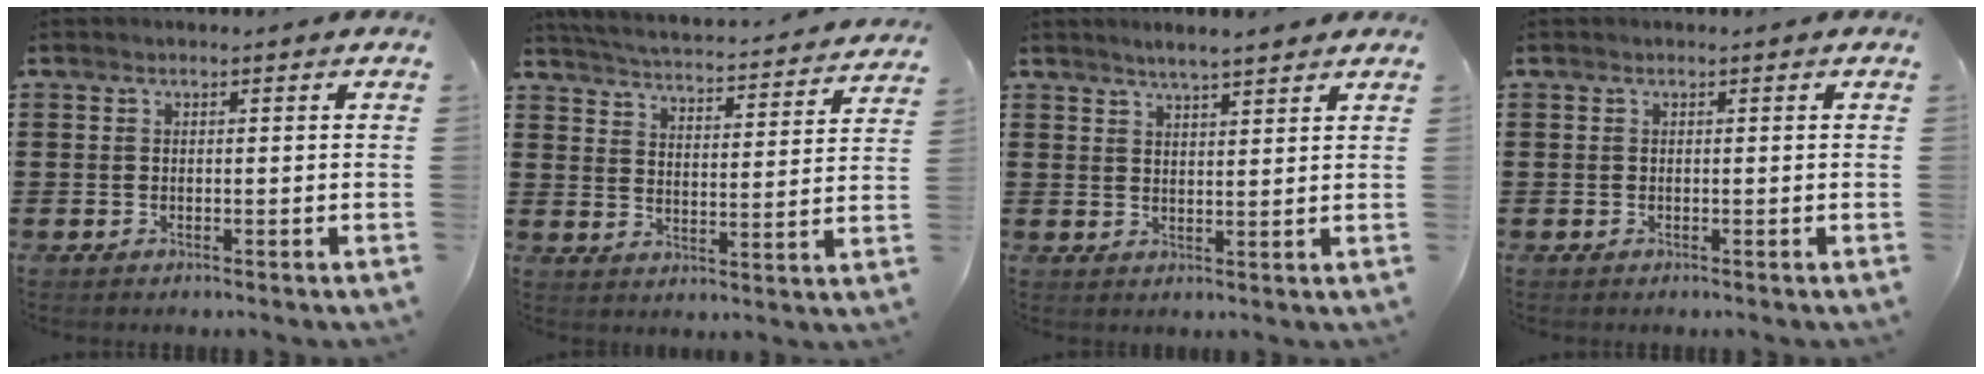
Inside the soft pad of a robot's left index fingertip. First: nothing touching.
{"total": 3.5, "force": [3.4, -0.6, 0.5], "torque": [-0.033, -0.038, 0.049]}
{"total": 3.1, "force": [2.9, 0.0, 1.1], "torque": [-0.029, -0.003, 0.052]}
{"total": 0.0}